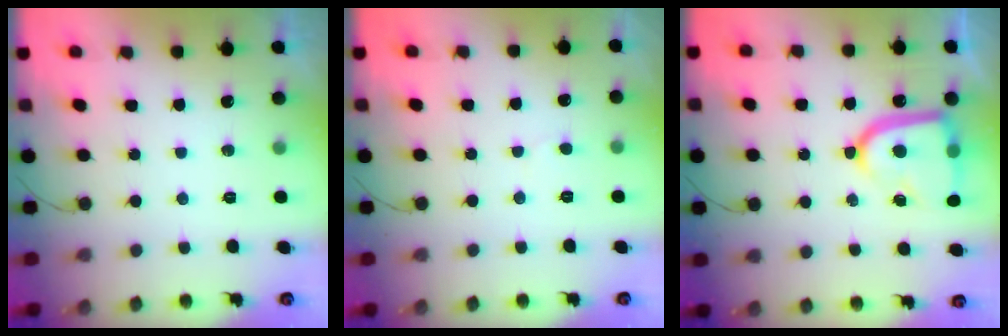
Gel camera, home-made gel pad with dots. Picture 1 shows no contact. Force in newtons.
{"total": 2.6, "press": 2.6, "slide": 0.2}
{"total": 16.0, "press": 15.9, "slide": 1.6}